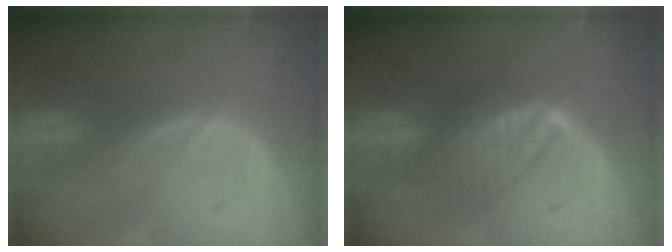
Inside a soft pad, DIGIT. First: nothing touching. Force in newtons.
{"total": 6.4, "press": 6.4, "slide": 0.8}